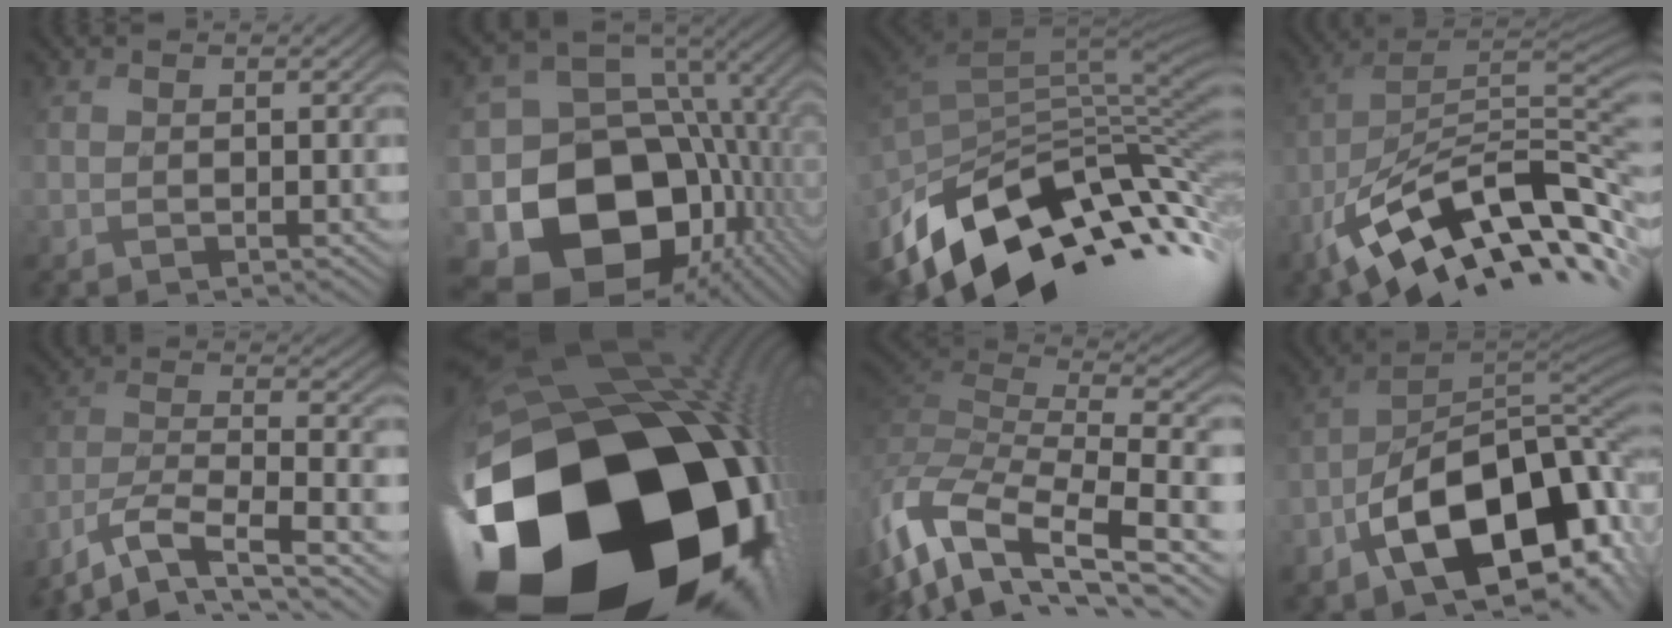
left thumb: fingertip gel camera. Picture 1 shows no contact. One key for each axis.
{"total": 18.9, "fx": -4.6, "fy": 14.9, "fz": 10.5, "tx": -0.229, "ty": -0.034, "tz": -0.047}
{"total": 14.3, "fx": -8.1, "fy": 6.9, "fz": 9.5, "tx": -0.215, "ty": -0.015, "tz": -0.137}
{"total": 14.3, "fx": -7.7, "fy": 5.8, "fz": 10.6, "tx": -0.203, "ty": -0.004, "tz": -0.134}
{"total": 12.6, "fx": -9.8, "fy": 3.7, "fz": 6.8, "tx": -0.172, "ty": -0.014, "tz": -0.164}
{"total": 23.3, "fx": -9.0, "fy": 16.7, "fz": 13.5, "tx": -0.222, "ty": -0.086, "tz": -0.107}
{"total": 12.9, "fx": -6.3, "fy": 6.3, "fz": 9.3, "tx": -0.269, "ty": 0.001, "tz": -0.108}
{"total": 15.1, "fx": -7.3, "fy": 8.1, "fz": 10.4, "tx": -0.172, "ty": -0.032, "tz": -0.121}